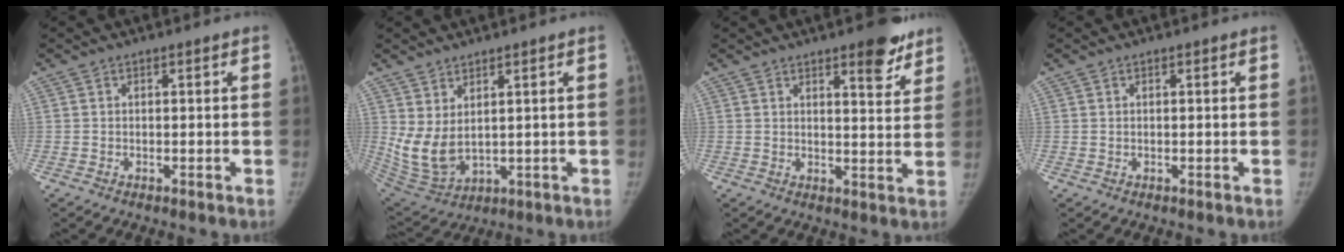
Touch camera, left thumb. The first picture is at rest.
{"total": 8.8, "force": [2.5, 4.7, 7.0], "torque": [-0.140, -0.021, 0.071]}
{"total": 7.6, "force": [5.1, 2.3, 5.1], "torque": [-0.044, -0.031, 0.066]}
{"total": 0.0}